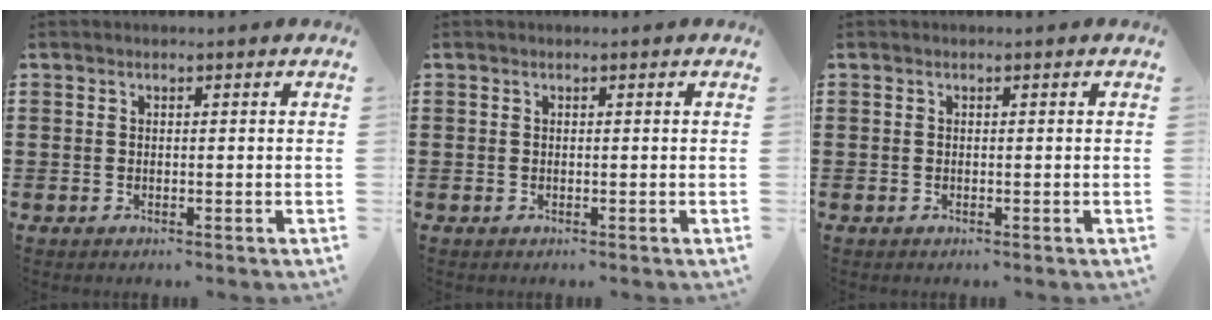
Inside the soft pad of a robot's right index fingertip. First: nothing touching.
{"total": 0.0}
{"total": 0.0}